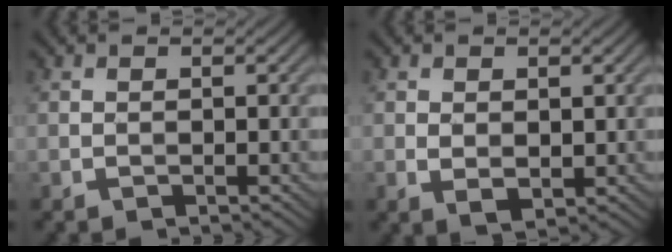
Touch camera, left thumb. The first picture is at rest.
{"total": 2.2, "force": [0.4, 1.5, 1.6], "torque": [-0.033, -0.007, 0.012]}